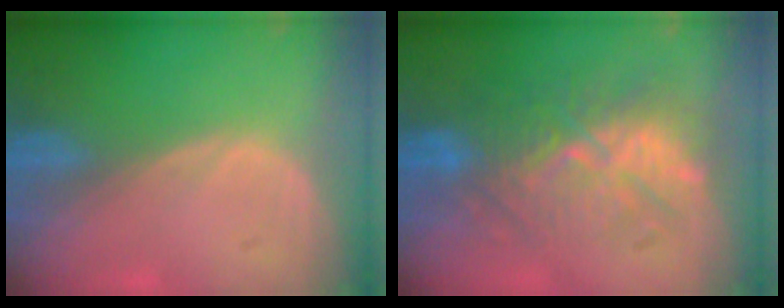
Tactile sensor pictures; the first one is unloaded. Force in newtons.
{"total": 9.6, "press": 9.5, "slide": 1.5}